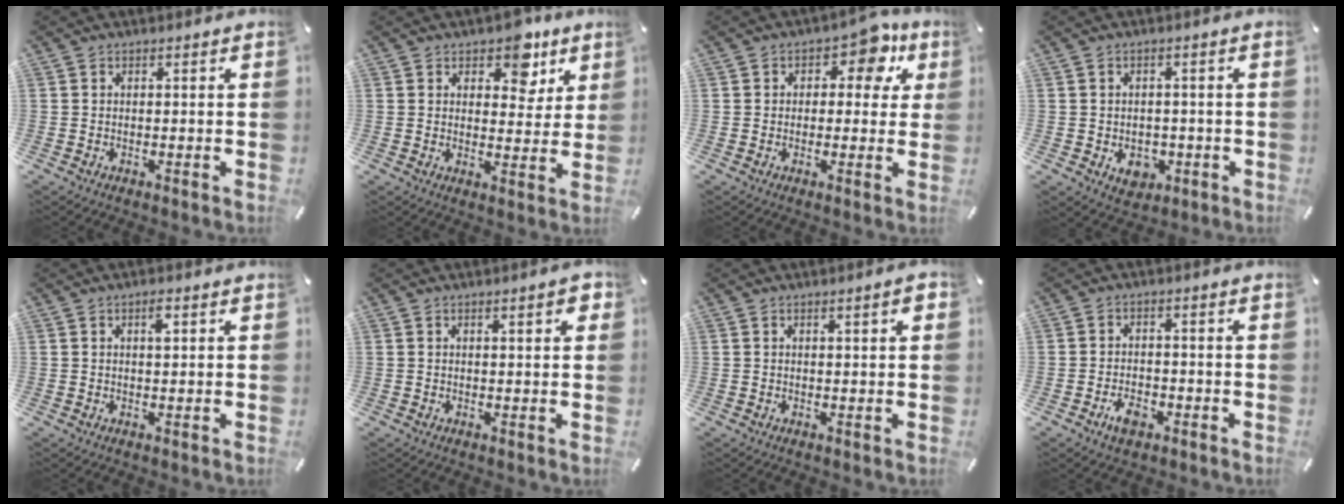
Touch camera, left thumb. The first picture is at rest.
{"total": 9.1, "force": [5.8, 5.5, 4.4], "torque": [-0.036, -0.037, 0.095]}
{"total": 9.1, "force": [4.1, 5.5, 6.0], "torque": [-0.062, -0.022, 0.064]}
{"total": 5.0, "force": [-1.4, 4.2, 2.3], "torque": [-0.020, 0.005, -0.023]}
{"total": 2.2, "force": [0.8, 0.8, 1.9], "torque": [-0.031, 0.001, 0.010]}
{"total": 2.9, "force": [1.3, 0.7, 2.5], "torque": [-0.042, 0.001, 0.020]}
{"total": 2.3, "force": [0.9, 0.3, 2.1], "torque": [-0.040, 0.002, 0.014]}
{"total": 4.5, "force": [-2.3, 2.8, 2.6], "torque": [-0.055, 0.010, -0.044]}